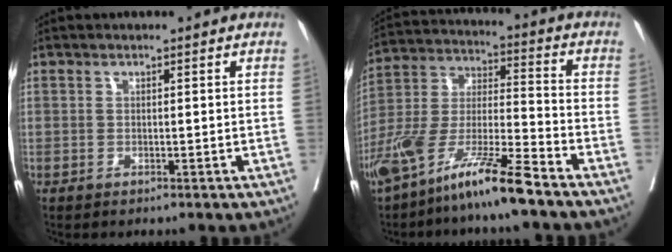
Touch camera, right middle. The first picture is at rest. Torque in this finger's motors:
{"motor_torque": [1.12, -1.02, 0.64, 0.21]}